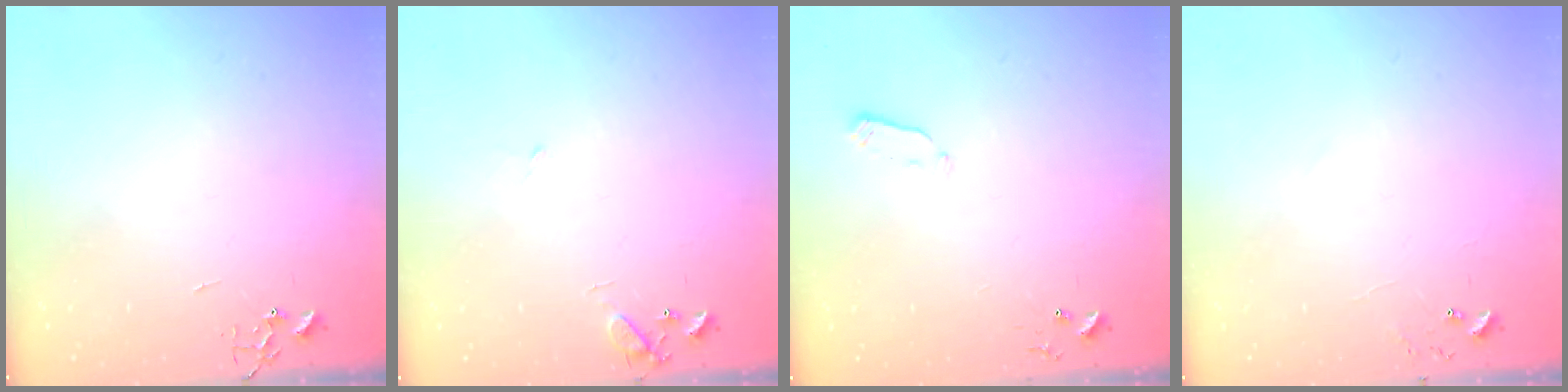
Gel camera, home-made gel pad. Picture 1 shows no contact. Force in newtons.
{"total": 8.6, "press": 8.5, "slide": 1.1}
{"total": 2.7, "press": 2.6, "slide": 0.4}
{"total": 6.3, "press": 6.3, "slide": 0.5}